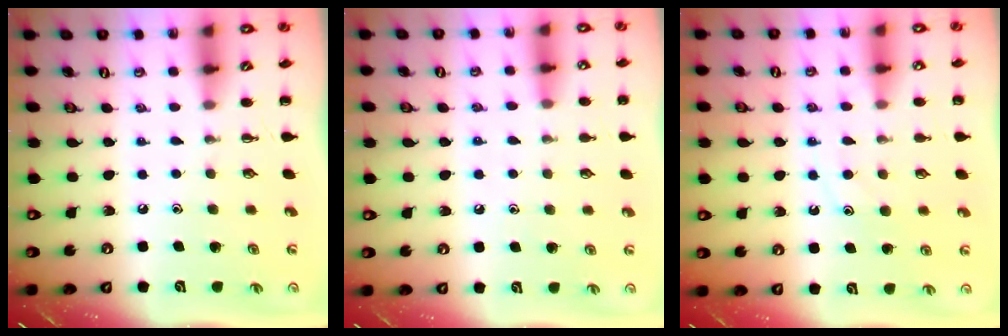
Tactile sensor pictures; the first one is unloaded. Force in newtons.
{"total": 7.8, "press": 7.5, "slide": 2.0}
{"total": 11.3, "press": 11.3, "slide": 1.0}